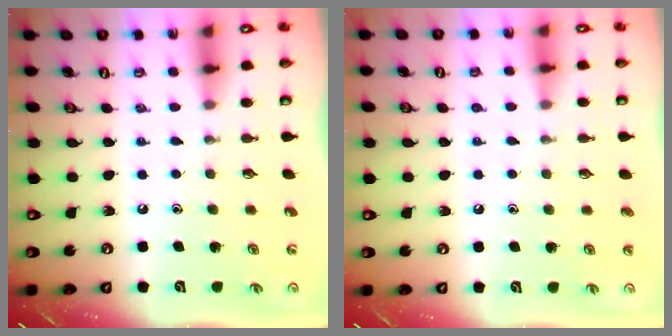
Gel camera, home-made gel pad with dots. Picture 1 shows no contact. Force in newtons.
{"total": 1.7, "press": 1.7, "slide": 0.2}